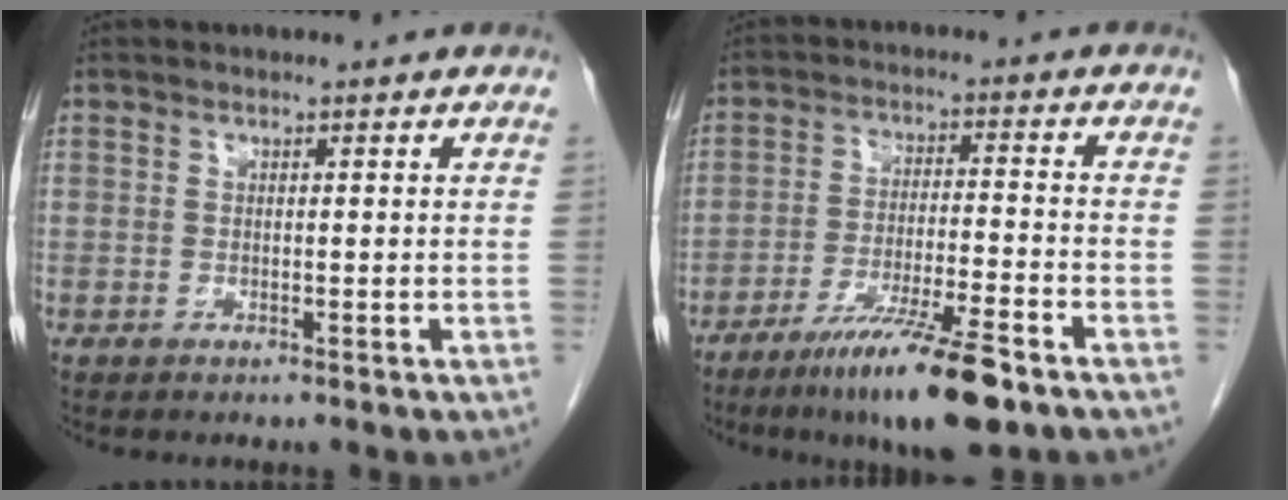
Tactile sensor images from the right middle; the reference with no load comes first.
{"total": 11.9, "force": [-8.1, 0.7, 8.7], "torque": [-0.152, -0.031, -0.137]}